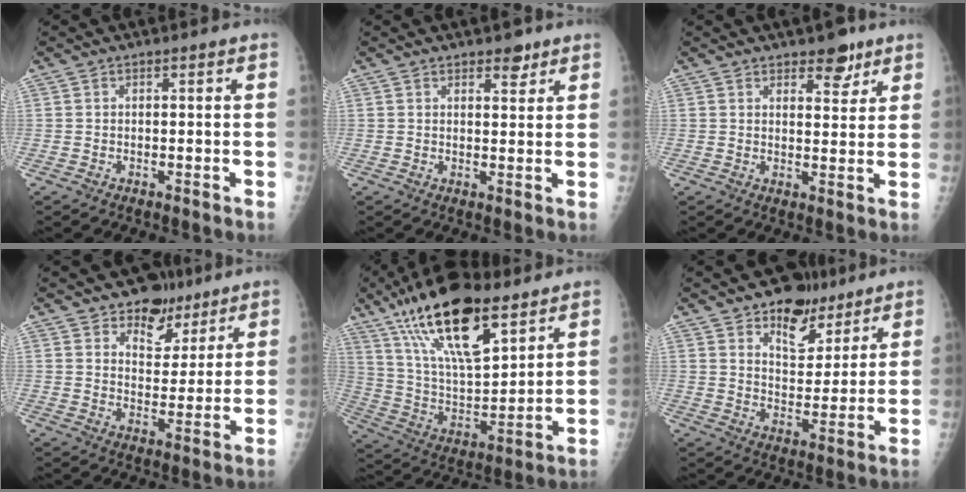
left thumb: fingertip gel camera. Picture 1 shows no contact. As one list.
[{"total": 3.0, "force": [2.2, 1.5, 1.4], "torque": [-0.004, -0.013, 0.031]}, {"total": 5.2, "force": [3.7, 2.5, 2.7], "torque": [-0.011, -0.023, 0.052]}, {"total": 8.9, "force": [6.3, 5.8, 2.3], "torque": [0.007, -0.033, 0.098]}, {"total": 23.0, "force": [14.3, 8.8, 15.8], "torque": [-0.260, -0.051, 0.258]}, {"total": 10.9, "force": [7.4, 6.7, 4.4], "torque": [-0.027, -0.042, 0.116]}]